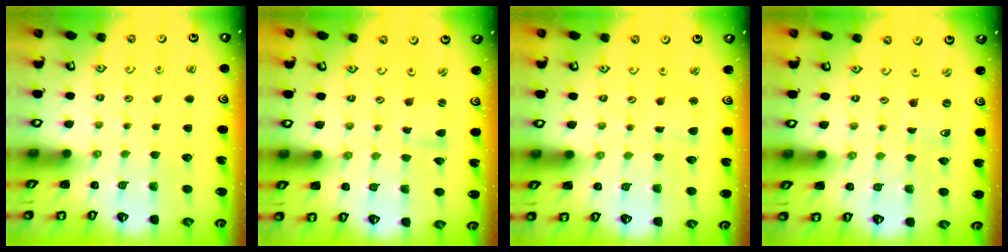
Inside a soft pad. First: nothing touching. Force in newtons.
{"total": 1.6, "press": 1.6, "slide": 0.2}
{"total": 2.6, "press": 2.6, "slide": 0.3}
{"total": 0.0}